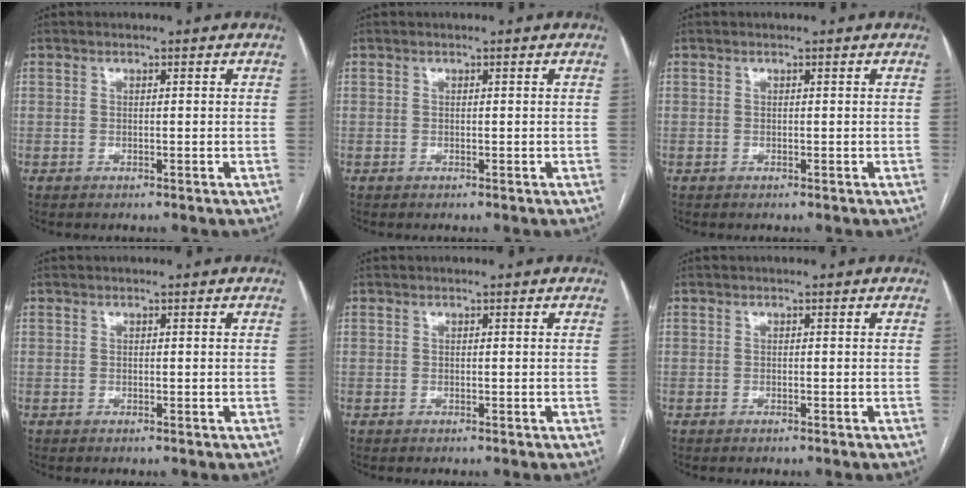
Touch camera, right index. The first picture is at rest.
{"total": 0.0}
{"total": 0.0}
{"total": 0.0}
{"total": 0.0}
{"total": 0.0}